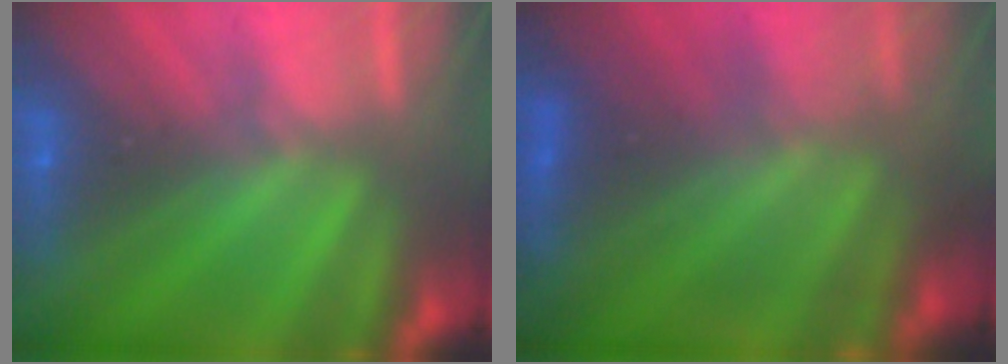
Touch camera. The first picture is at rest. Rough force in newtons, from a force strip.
{"total": 4.7}